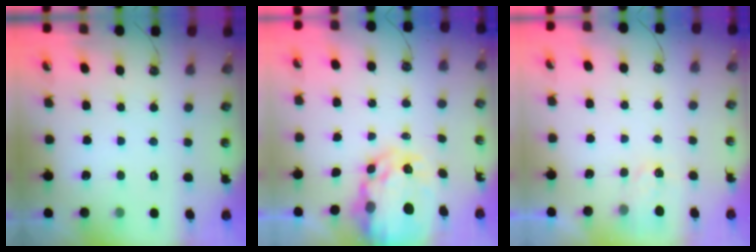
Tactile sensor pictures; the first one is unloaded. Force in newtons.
{"total": 10.2, "press": 10.1, "slide": 1.0}
{"total": 2.0, "press": 2.0, "slide": 0.4}